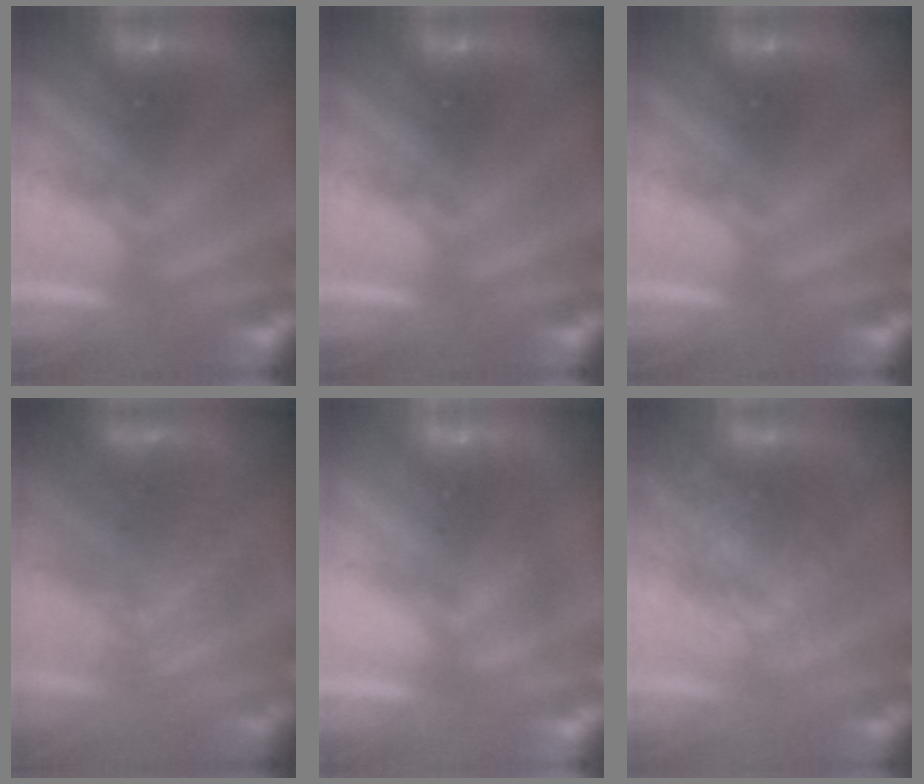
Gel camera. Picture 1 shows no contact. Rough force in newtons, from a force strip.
{"total": 0.0}
{"total": 0.0}
{"total": 3.1}
{"total": 2.7}
{"total": 3.3}